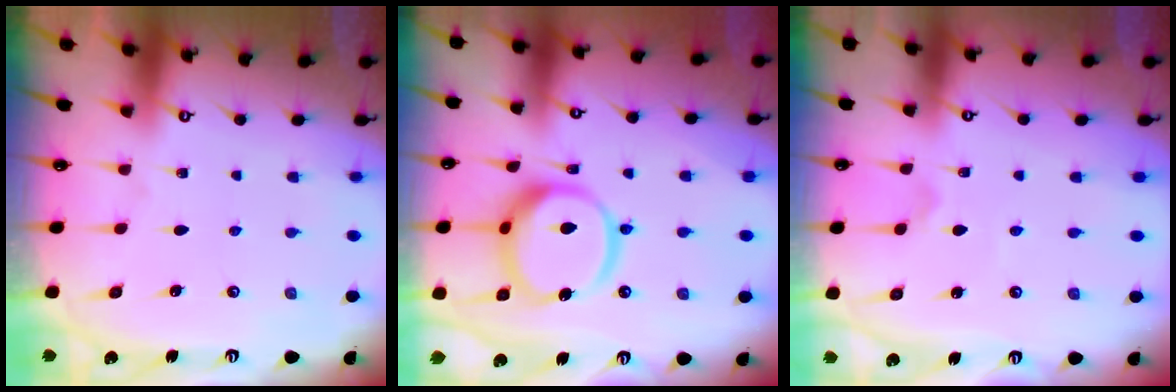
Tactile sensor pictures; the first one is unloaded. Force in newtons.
{"total": 15.4, "press": 15.3, "slide": 1.7}
{"total": 2.0, "press": 2.0, "slide": 0.4}